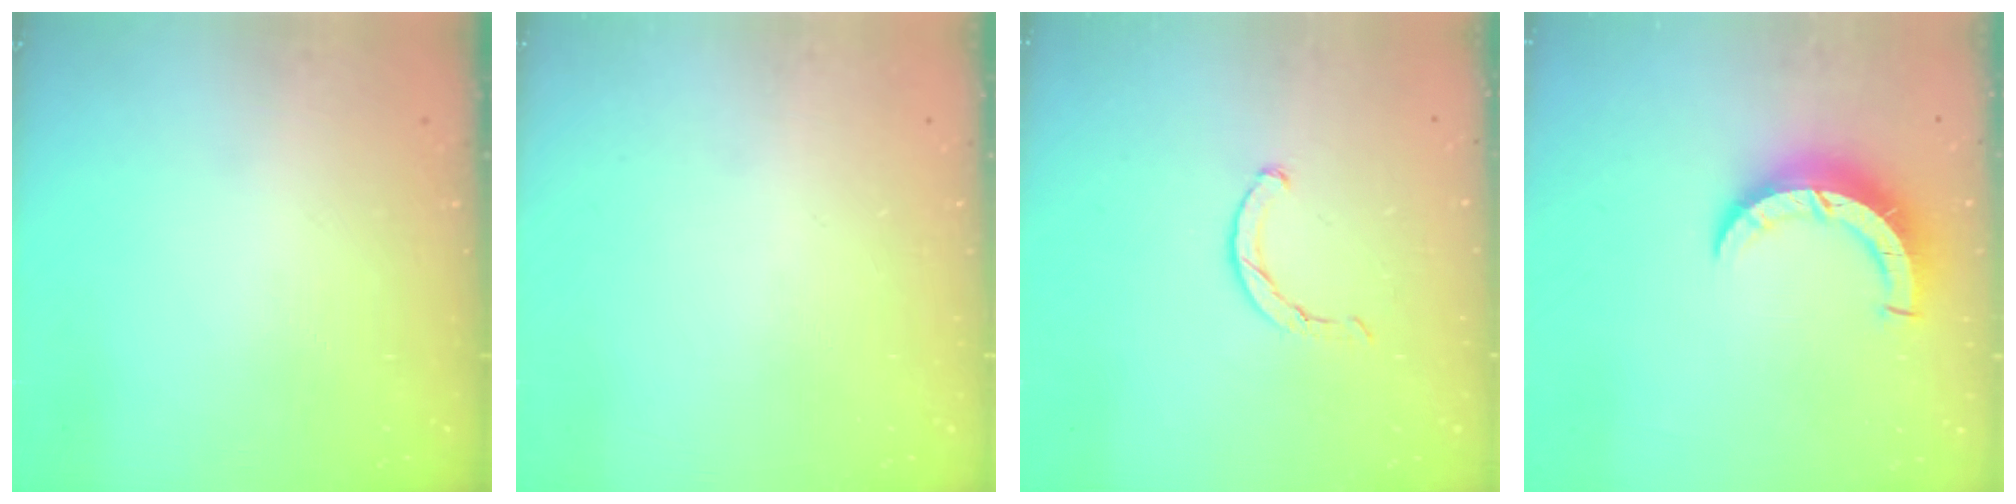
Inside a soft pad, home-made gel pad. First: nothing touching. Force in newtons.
{"total": 0.0}
{"total": 1.9, "press": 1.9, "slide": 0.3}
{"total": 8.6, "press": 8.6, "slide": 0.5}